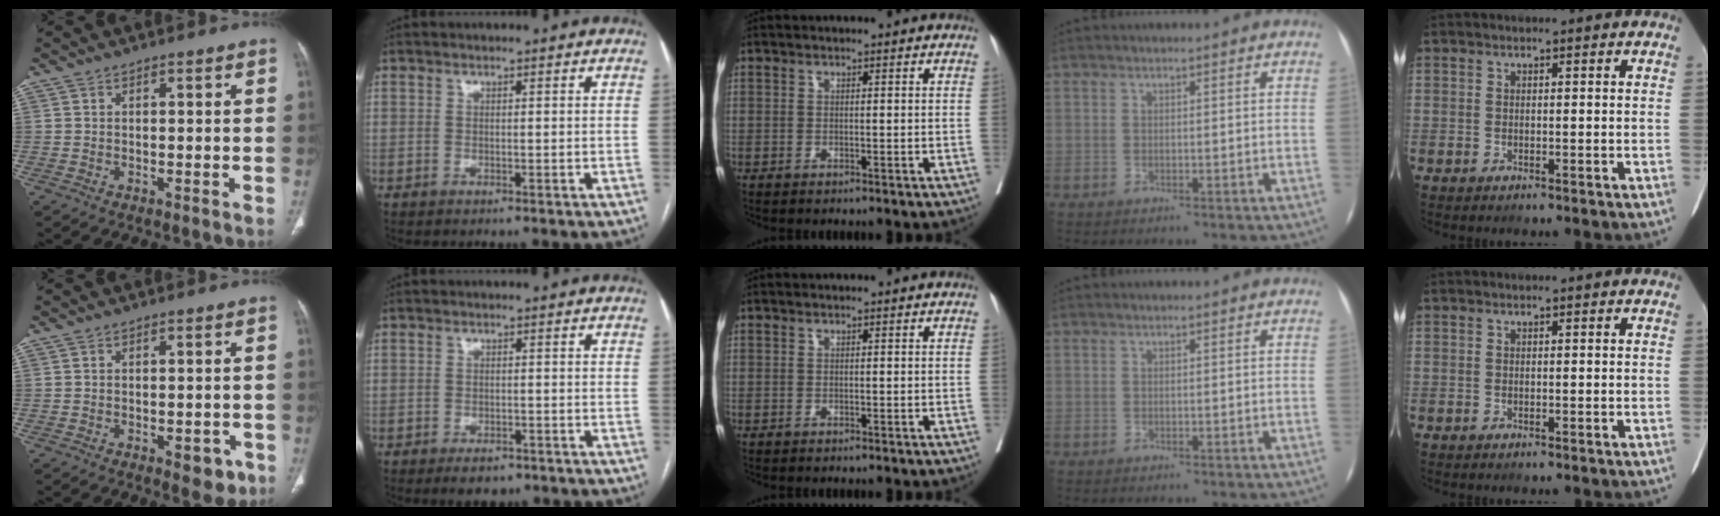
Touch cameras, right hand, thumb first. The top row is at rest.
{"thumb": {"total": 4.7, "force": [-2.1, 2.4, 3.4], "torque": [-0.023, 0.004, -0.021]}, "index": {"total": 3.2, "force": [-2.1, 1.8, 1.6], "torque": [-0.026, -0.001, -0.024]}}